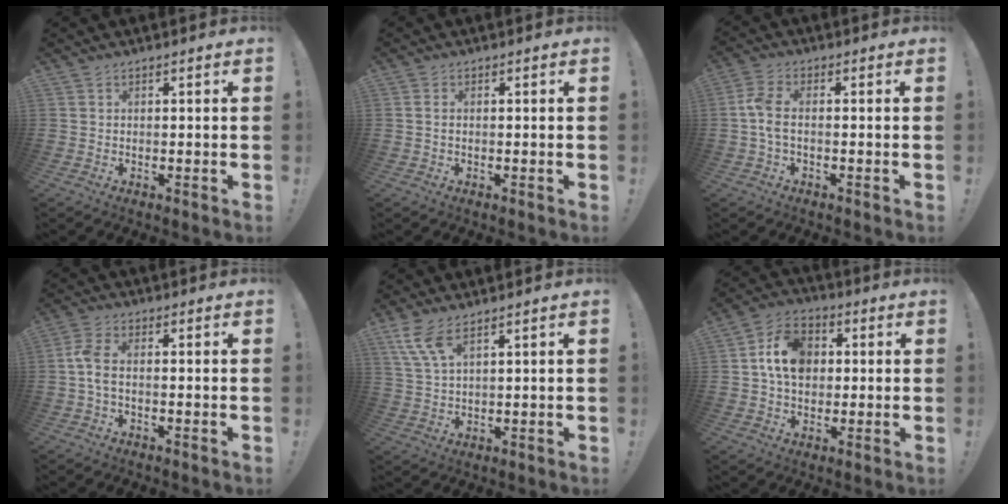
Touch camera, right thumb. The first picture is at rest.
{"total": 1.0, "force": [0.1, 0.6, 0.9], "torque": [-0.026, 0.007, 0.002]}
{"total": 6.2, "force": [-0.4, 3.1, 5.4], "torque": [-0.128, 0.002, -0.009]}
{"total": 5.6, "force": [-0.5, 2.6, 5.0], "torque": [-0.115, 0.003, -0.008]}
{"total": 7.4, "force": [4.6, 2.0, 5.5], "torque": [-0.110, -0.016, 0.088]}
{"total": 12.2, "force": [1.7, 9.2, 7.9], "torque": [-0.132, 0.014, 0.037]}